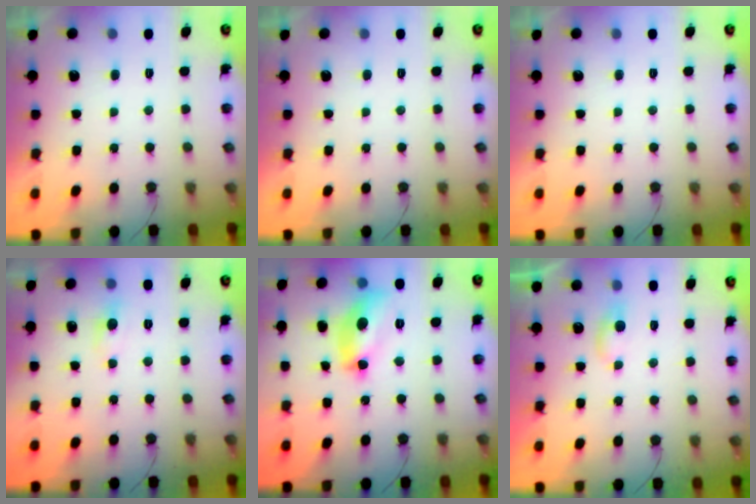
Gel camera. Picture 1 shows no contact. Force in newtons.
{"total": 0.0}
{"total": 0.0}
{"total": 4.9, "press": 4.9, "slide": 0.6}
{"total": 15.7, "press": 15.7, "slide": 0.7}
{"total": 3.6, "press": 3.6, "slide": 0.5}